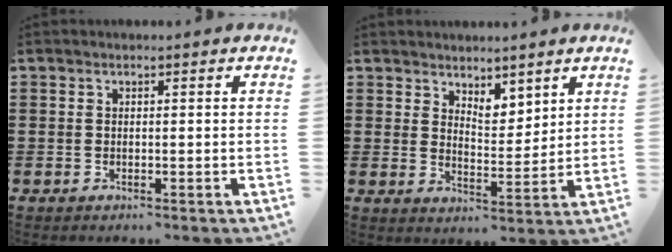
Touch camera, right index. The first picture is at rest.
{"total": 4.4, "force": [3.9, 1.7, 1.0], "torque": [-0.015, -0.013, 0.069]}